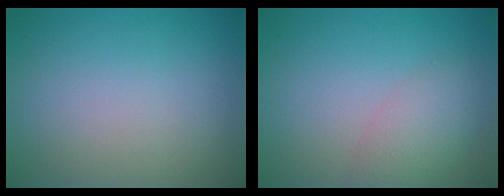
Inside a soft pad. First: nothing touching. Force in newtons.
{"total": 3.1, "press": 3.1, "slide": 0.2}